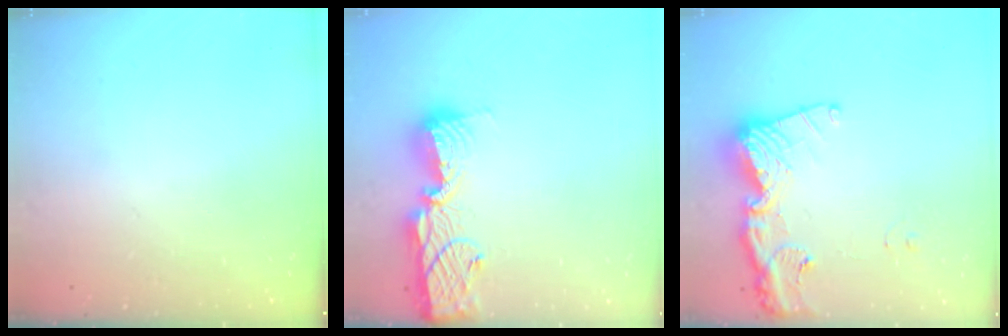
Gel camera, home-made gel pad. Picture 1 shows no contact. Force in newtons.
{"total": 13.6, "press": 13.5, "slide": 1.0}
{"total": 16.6, "press": 16.5, "slide": 1.9}